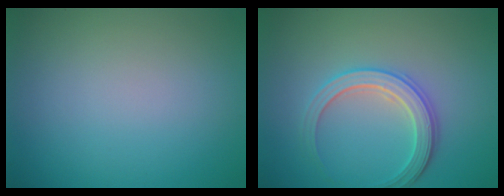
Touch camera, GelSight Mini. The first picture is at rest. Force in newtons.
{"total": 3.4, "press": 3.2, "slide": 1.0}